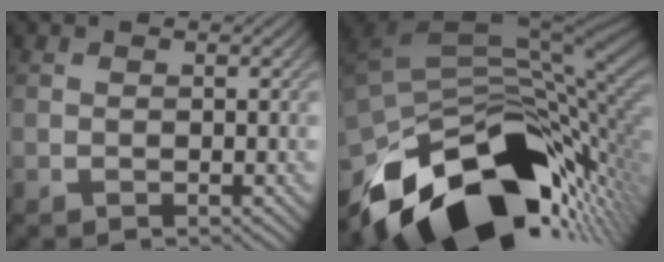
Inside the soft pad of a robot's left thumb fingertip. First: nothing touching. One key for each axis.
{"total": 17.6, "fx": -9.2, "fy": 9.2, "fz": 11.7, "tx": -0.221, "ty": -0.028, "tz": -0.146}